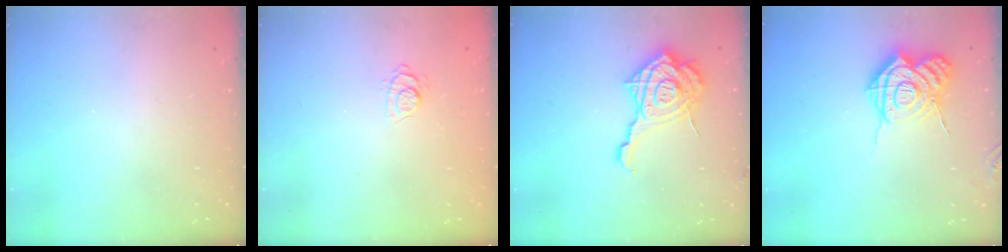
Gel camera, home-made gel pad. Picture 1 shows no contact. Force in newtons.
{"total": 5.1, "press": 4.8, "slide": 1.6}
{"total": 20.0, "press": 19.8, "slide": 2.1}
{"total": 15.3, "press": 15.2, "slide": 1.6}